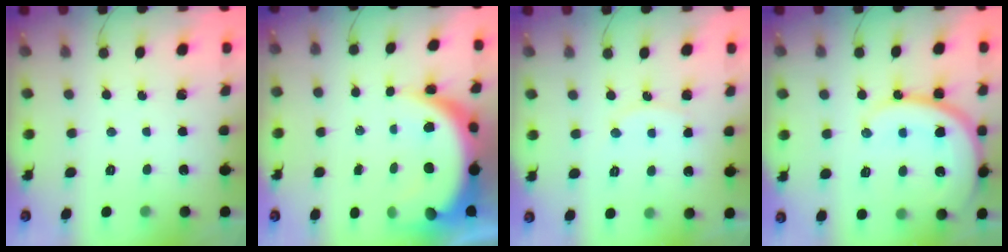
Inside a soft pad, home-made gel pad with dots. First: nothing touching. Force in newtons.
{"total": 13.8, "press": 13.7, "slide": 1.3}
{"total": 7.7, "press": 7.7, "slide": 0.3}
{"total": 17.1, "press": 17.0, "slide": 1.9}